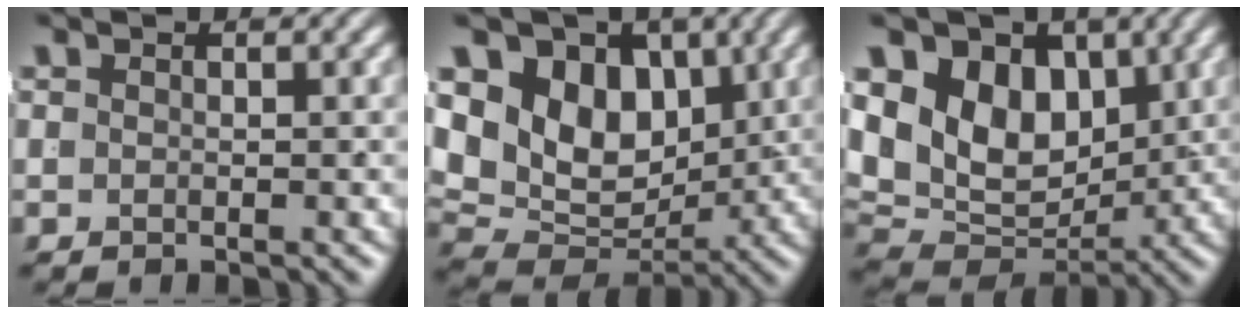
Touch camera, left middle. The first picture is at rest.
{"total": 14.4, "force": [1.3, 11.6, 8.4], "torque": [-0.150, -0.027, 0.022]}
{"total": 12.9, "force": [1.0, 10.3, 7.7], "torque": [-0.139, -0.031, 0.023]}